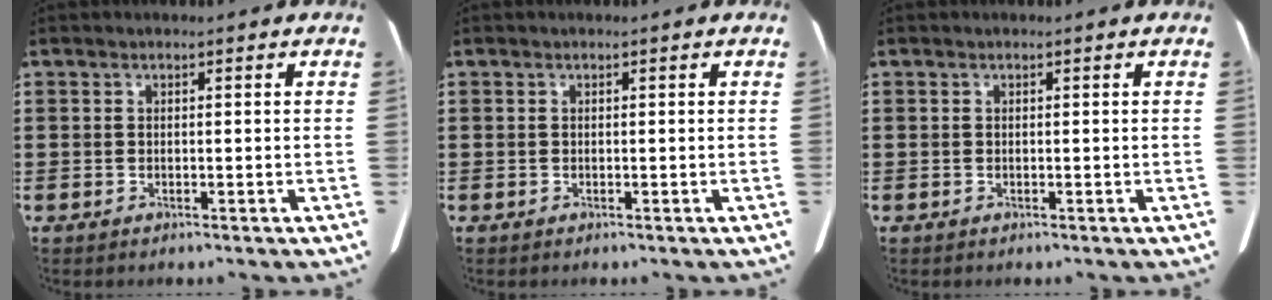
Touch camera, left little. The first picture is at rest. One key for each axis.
{"total": 0.0}
{"total": 0.0}